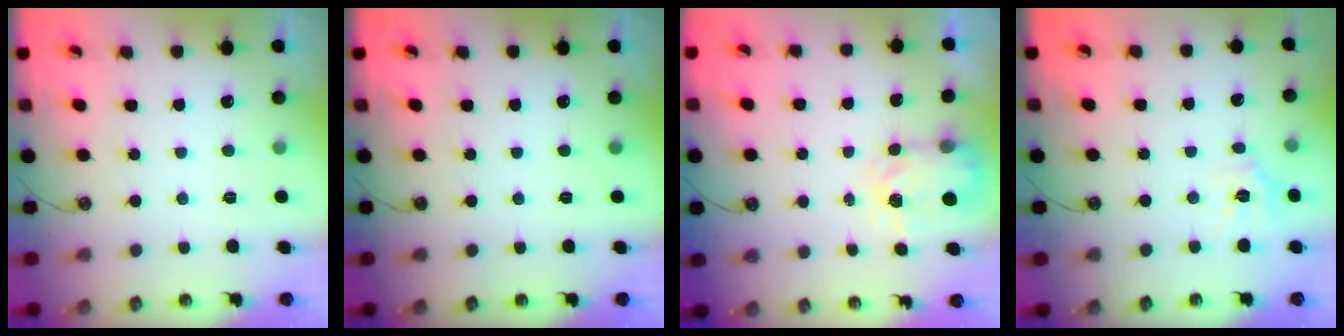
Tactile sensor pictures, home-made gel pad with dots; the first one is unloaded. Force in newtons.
{"total": 0.0}
{"total": 4.5, "press": 4.5, "slide": 0.4}
{"total": 7.3, "press": 7.3, "slide": 0.7}